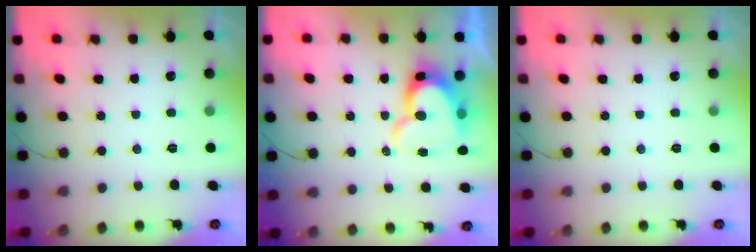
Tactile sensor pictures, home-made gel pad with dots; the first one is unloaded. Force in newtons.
{"total": 13.2, "press": 13.1, "slide": 1.1}
{"total": 0.0}